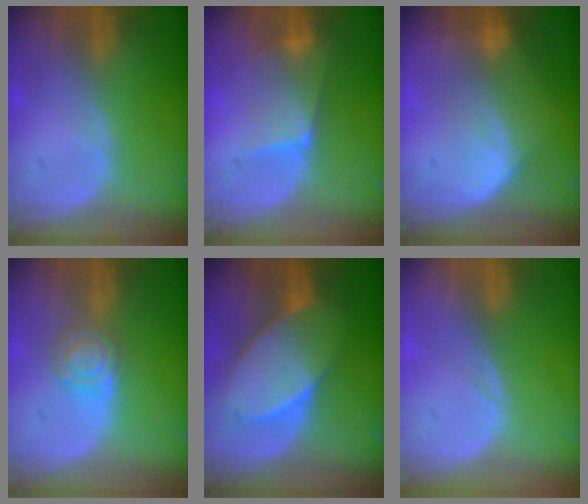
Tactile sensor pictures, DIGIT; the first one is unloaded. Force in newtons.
{"total": 6.4, "press": 5.7, "slide": 3.1}
{"total": 7.8, "press": 6.9, "slide": 3.7}
{"total": 5.2, "press": 5.2, "slide": 0.2}
{"total": 8.8, "press": 8.8, "slide": 0.3}
{"total": 0.0}